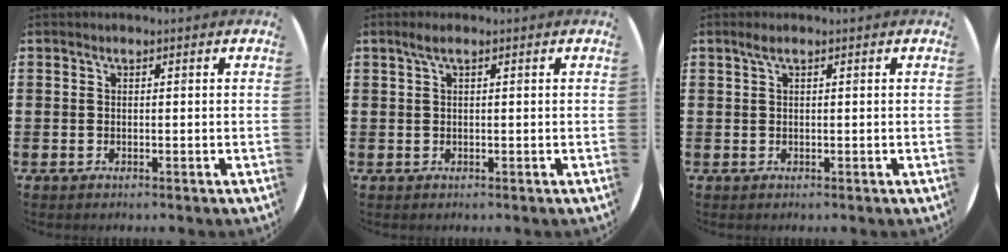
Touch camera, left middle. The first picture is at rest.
{"total": 1.2, "force": [0.5, 0.1, 1.1], "torque": [-0.022, 0.004, 0.008]}
{"total": 0.9, "force": [0.4, 0.1, 0.8], "torque": [-0.016, 0.003, 0.007]}